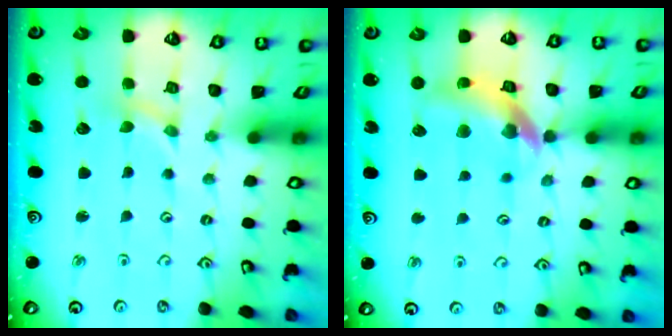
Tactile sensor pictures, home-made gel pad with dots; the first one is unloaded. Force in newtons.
{"total": 13.8, "press": 13.7, "slide": 1.5}